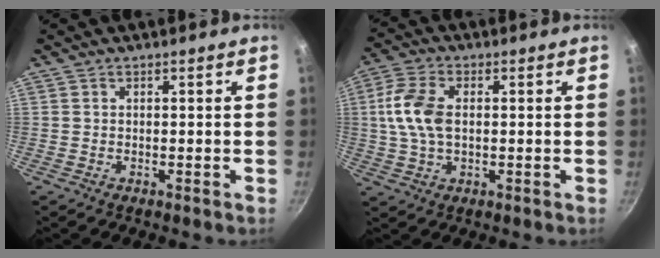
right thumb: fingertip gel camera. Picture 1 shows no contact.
{"total": 9.3, "force": [0.8, 5.5, 7.5], "torque": [-0.152, 0.015, 0.009]}